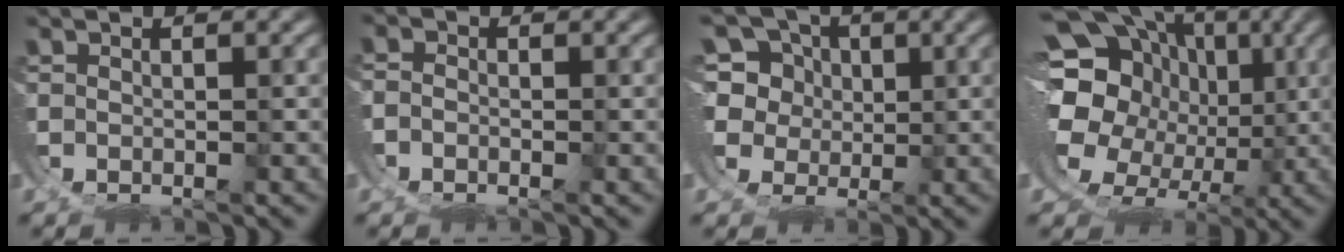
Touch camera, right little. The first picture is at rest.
{"total": 1.1, "force": [-0.6, 0.8, 0.4], "torque": [-0.008, 0.000, -0.016]}
{"total": 10.8, "force": [1.6, 9.8, 4.2], "torque": [-0.115, -0.023, 0.023]}
{"total": 17.0, "force": [1.7, 13.8, 9.7], "torque": [-0.196, -0.028, 0.026]}